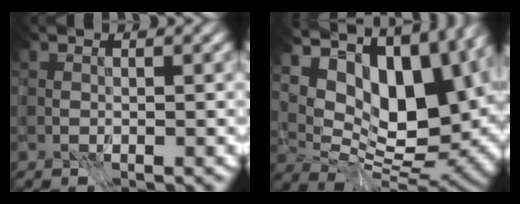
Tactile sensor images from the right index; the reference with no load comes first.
{"total": 17.9, "force": [8.2, 9.6, 12.7], "torque": [-0.201, 0.054, 0.152]}